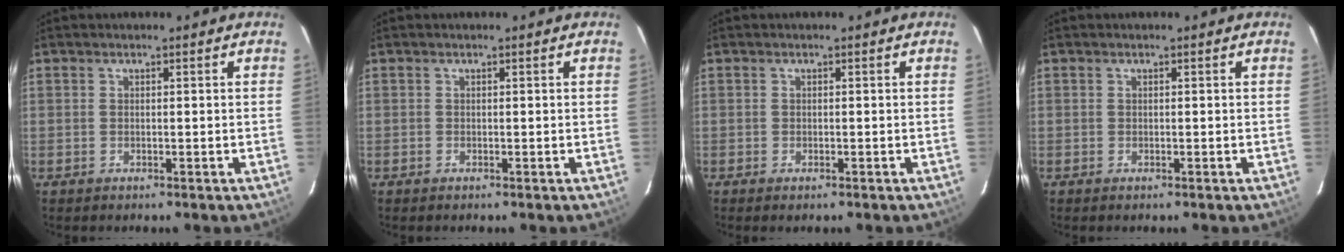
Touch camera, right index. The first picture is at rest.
{"total": 0.0}
{"total": 1.0, "force": [-0.7, 0.4, 0.6], "torque": [-0.011, -0.004, -0.012]}
{"total": 0.0}